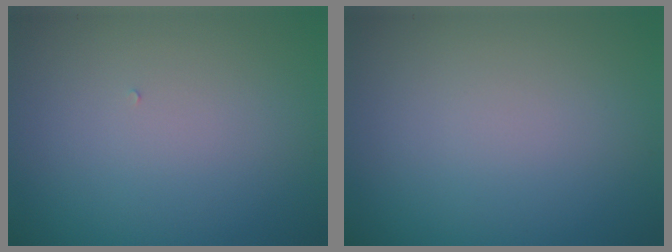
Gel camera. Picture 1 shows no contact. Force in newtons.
{"total": 0.0}